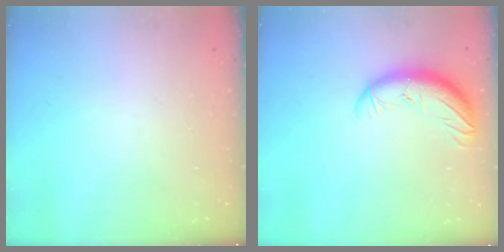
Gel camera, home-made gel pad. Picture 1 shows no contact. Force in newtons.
{"total": 10.5, "press": 10.2, "slide": 2.4}